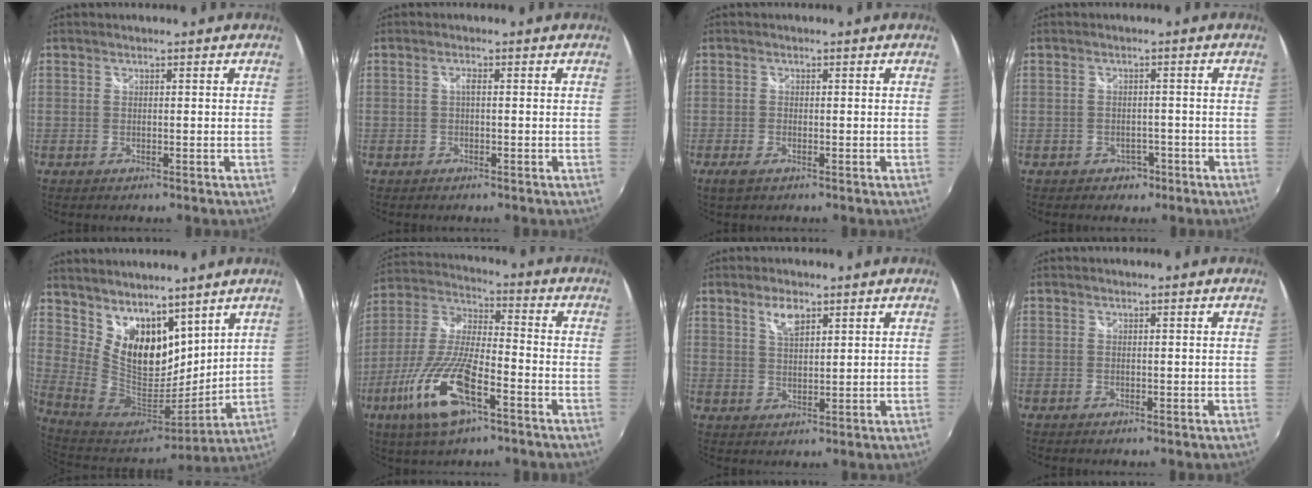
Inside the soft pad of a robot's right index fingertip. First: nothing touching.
{"total": 0.9, "force": [-0.1, 0.2, 0.9], "torque": [-0.017, 0.004, -0.003]}
{"total": 2.3, "force": [-1.5, 0.8, 1.6], "torque": [-0.035, -0.006, -0.026]}
{"total": 3.2, "force": [-1.8, 2.5, 0.8], "torque": [-0.022, 0.003, -0.021]}
{"total": 15.8, "force": [10.0, 9.1, 8.1], "torque": [-0.161, 0.000, 0.203]}
{"total": 17.0, "force": [-8.4, 5.1, 13.9], "torque": [-0.302, -0.026, -0.164]}
{"total": 4.3, "force": [2.6, 1.8, 2.9], "torque": [-0.051, 0.003, 0.047]}
{"total": 0.0}